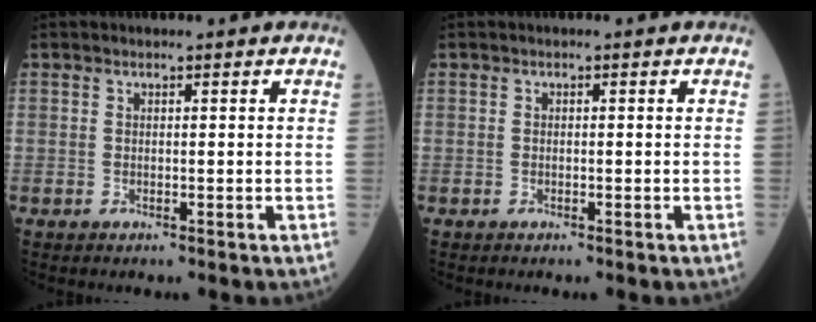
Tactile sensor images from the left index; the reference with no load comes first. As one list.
[{"total": 0.0}]